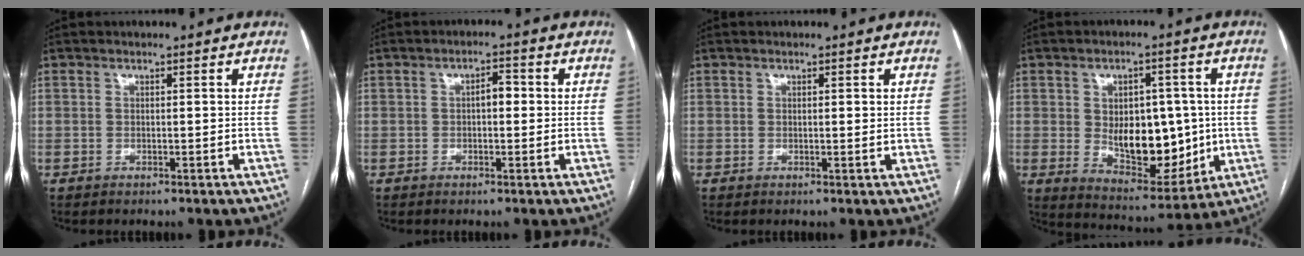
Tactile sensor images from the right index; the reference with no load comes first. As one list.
[{"total": 2.7, "force": [0.1, 1.2, 2.4], "torque": [-0.034, 0.013, -0.001]}, {"total": 0.7, "force": [0.3, 0.1, 0.6], "torque": [-0.010, -0.001, 0.004]}, {"total": 13.1, "force": [-0.1, 7.3, 10.8], "torque": [-0.160, 0.002, 0.017]}]